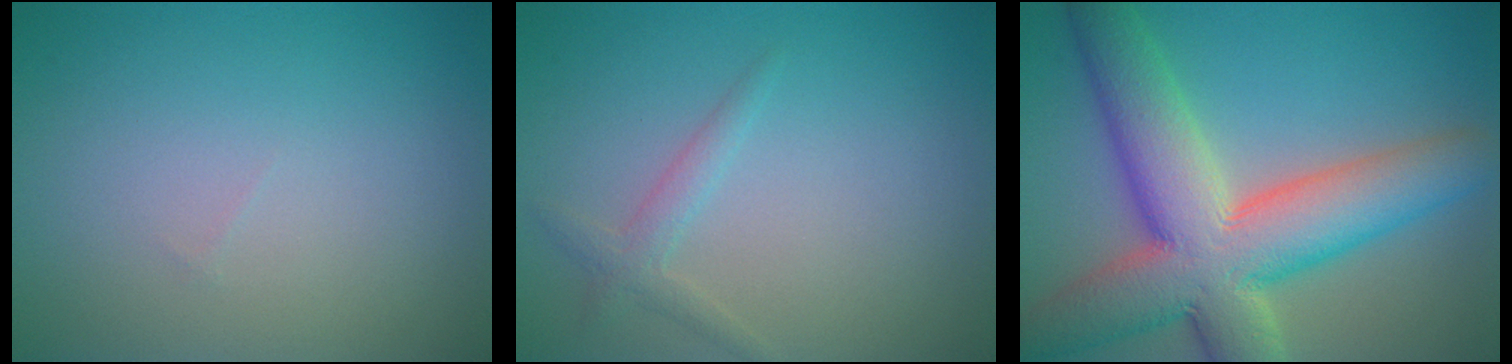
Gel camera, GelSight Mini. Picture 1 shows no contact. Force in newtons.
{"total": 1.6, "press": 1.6, "slide": 0.1}
{"total": 12.1, "press": 12.1, "slide": 0.9}